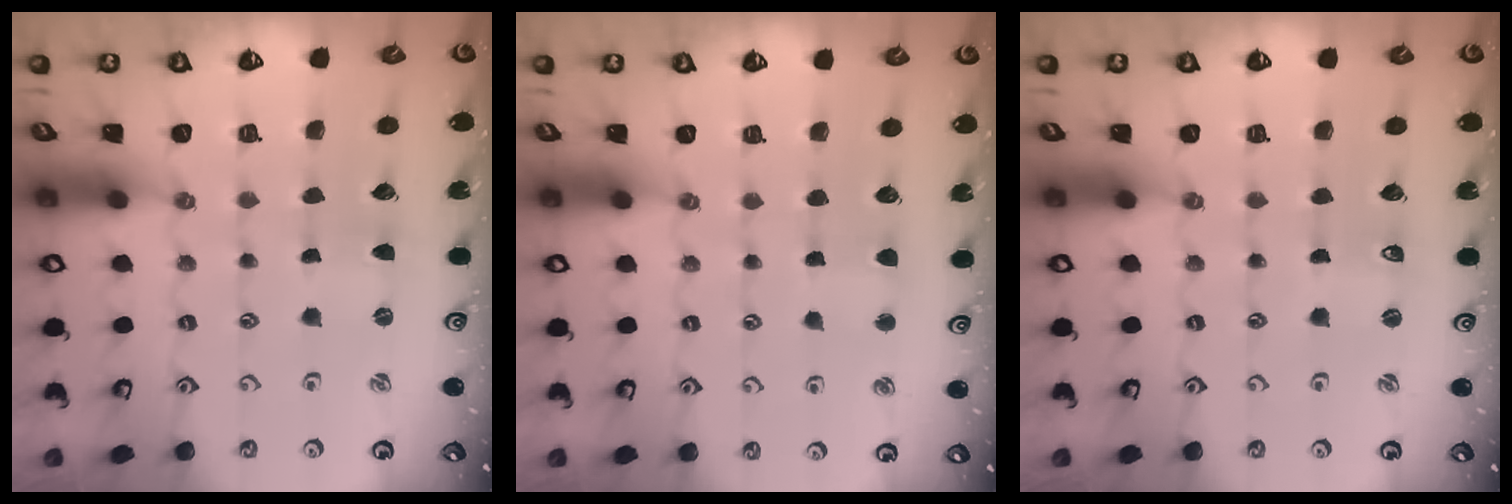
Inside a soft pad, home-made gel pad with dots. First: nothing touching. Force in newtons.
{"total": 2.5, "press": 2.5, "slide": 0.3}
{"total": 0.7, "press": 0.7, "slide": 0.0}